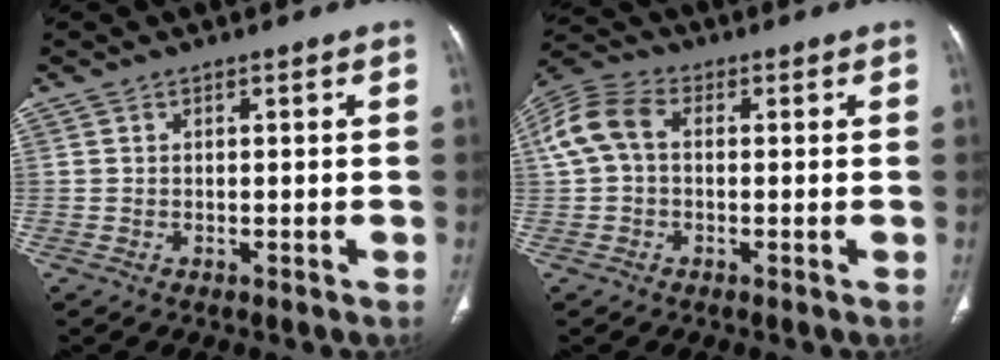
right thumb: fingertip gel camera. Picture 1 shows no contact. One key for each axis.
{"total": 8.6, "fx": 0.8, "fy": 5.9, "fz": 6.2, "tx": -0.134, "ty": 0.030, "tz": 0.007}